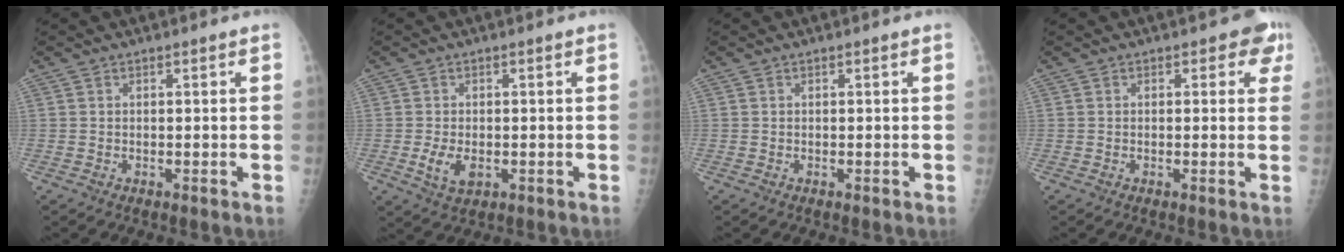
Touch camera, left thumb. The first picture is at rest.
{"total": 4.2, "force": [-0.8, 2.5, 3.2], "torque": [-0.063, -0.008, -0.009]}
{"total": 0.0}
{"total": 3.4, "force": [1.6, 2.1, 2.1], "torque": [0.011, 0.000, 0.008]}